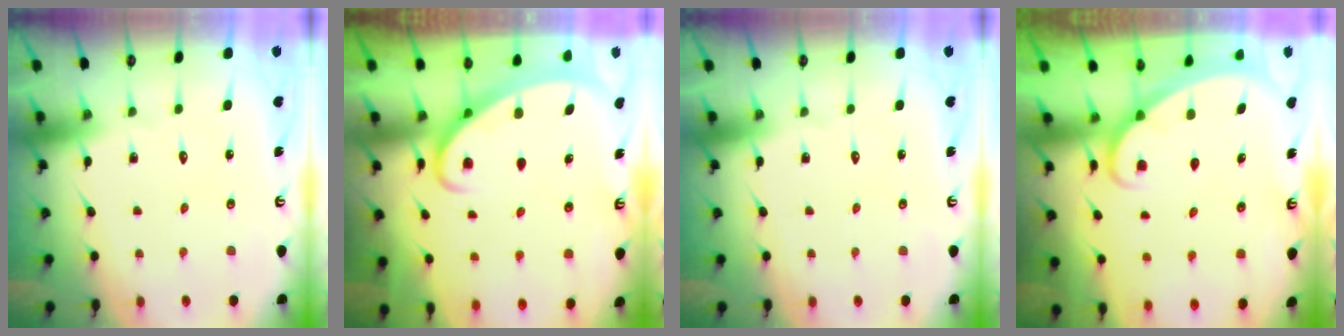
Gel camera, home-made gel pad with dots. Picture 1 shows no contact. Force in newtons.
{"total": 2.5, "press": 2.5, "slide": 0.3}
{"total": 0.0}
{"total": 1.7, "press": 1.7, "slide": 0.1}